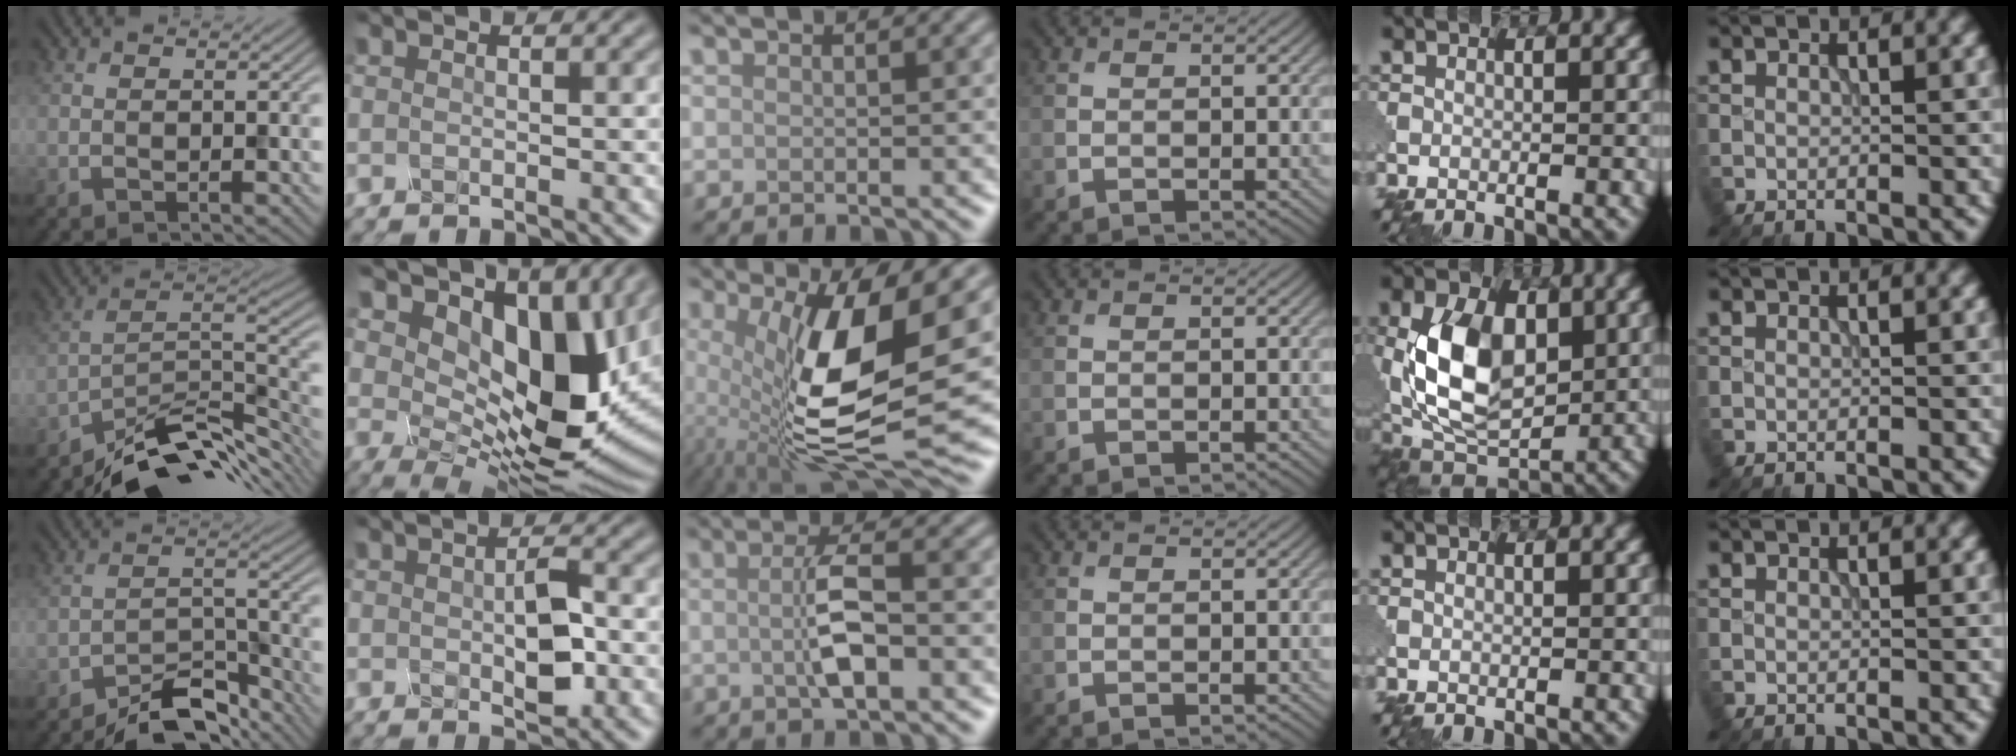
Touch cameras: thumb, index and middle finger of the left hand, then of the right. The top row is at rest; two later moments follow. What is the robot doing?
{"motion": "press", "object": "mechanical pencil"}